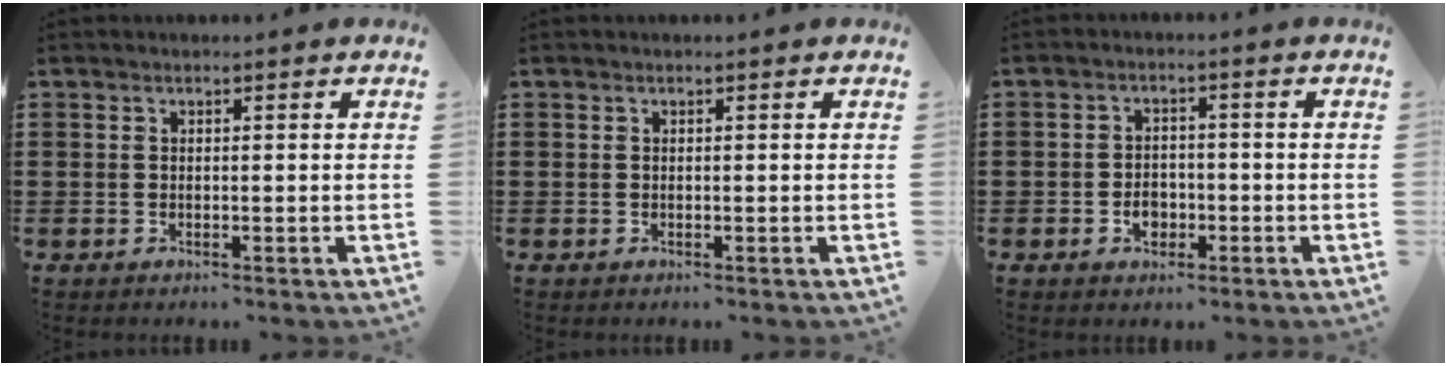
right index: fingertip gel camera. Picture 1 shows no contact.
{"total": 0.0}
{"total": 3.0, "force": [-1.1, 2.2, 1.8], "torque": [-0.030, -0.005, -0.021]}